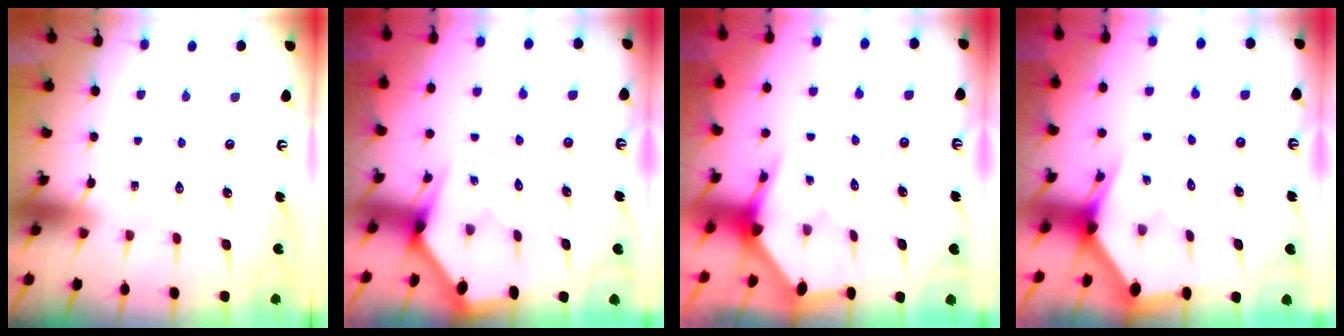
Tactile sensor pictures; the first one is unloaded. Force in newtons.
{"total": 2.9, "press": 2.9, "slide": 0.2}
{"total": 3.2, "press": 3.2, "slide": 0.3}
{"total": 2.6, "press": 2.6, "slide": 0.2}